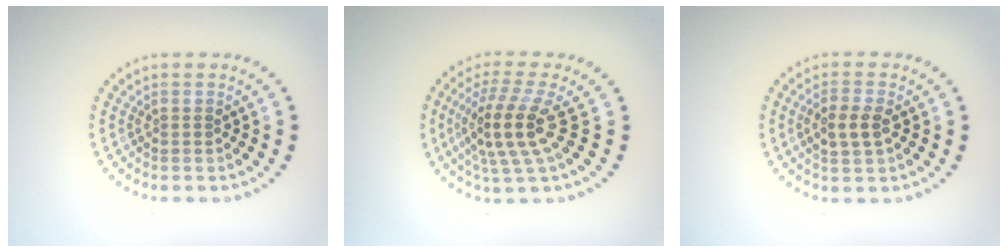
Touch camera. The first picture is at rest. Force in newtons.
{"total": 4.7, "press": 3.7, "slide": 2.8}
{"total": 2.4, "press": 2.3, "slide": 0.6}